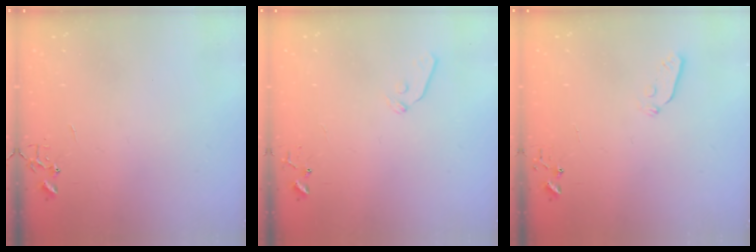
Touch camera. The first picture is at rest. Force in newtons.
{"total": 7.5, "press": 7.4, "slide": 0.9}
{"total": 3.9, "press": 3.8, "slide": 0.9}